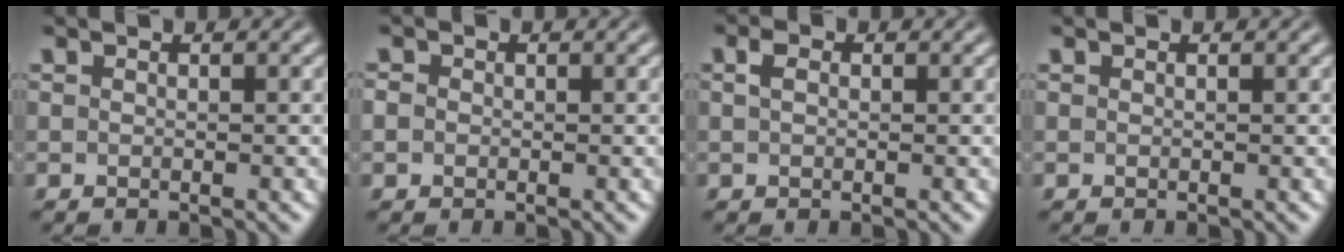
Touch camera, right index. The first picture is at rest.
{"total": 1.2, "force": [-0.2, 1.1, 0.5], "torque": [-0.018, -0.007, -0.003]}
{"total": 0.6, "force": [0.2, 0.0, 0.6], "torque": [-0.011, -0.005, 0.008]}
{"total": 0.0}